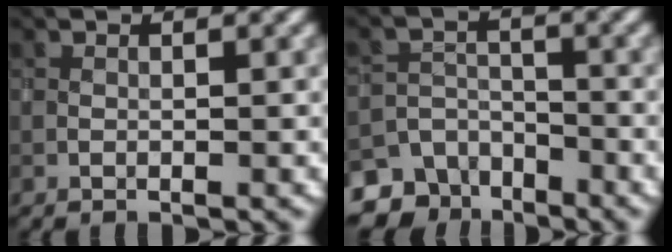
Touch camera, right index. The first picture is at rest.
{"total": 6.0, "force": [-4.8, 3.5, 0.8], "torque": [0.005, -0.009, -0.079]}